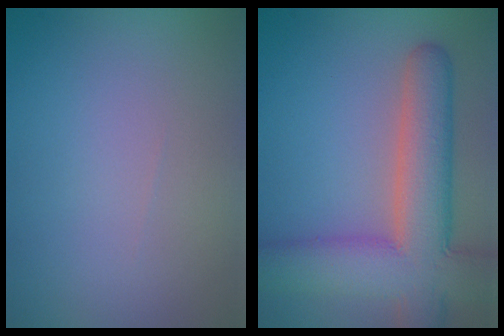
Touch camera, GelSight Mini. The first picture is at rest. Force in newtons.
{"total": 9.7, "press": 9.7, "slide": 0.7}